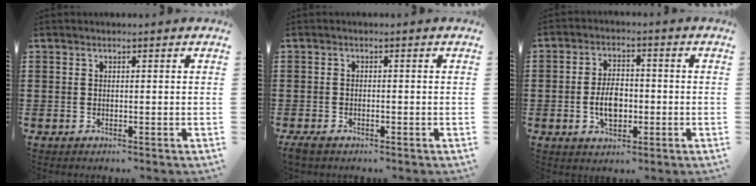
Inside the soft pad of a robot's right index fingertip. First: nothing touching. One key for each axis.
{"total": 1.2, "fx": -0.8, "fy": 0.6, "fz": 0.7, "tx": -0.022, "ty": -0.005, "tz": -0.019}
{"total": 5.5, "fx": -1.1, "fy": 3.1, "fz": 4.3, "tx": -0.085, "ty": 0.000, "tz": -0.025}